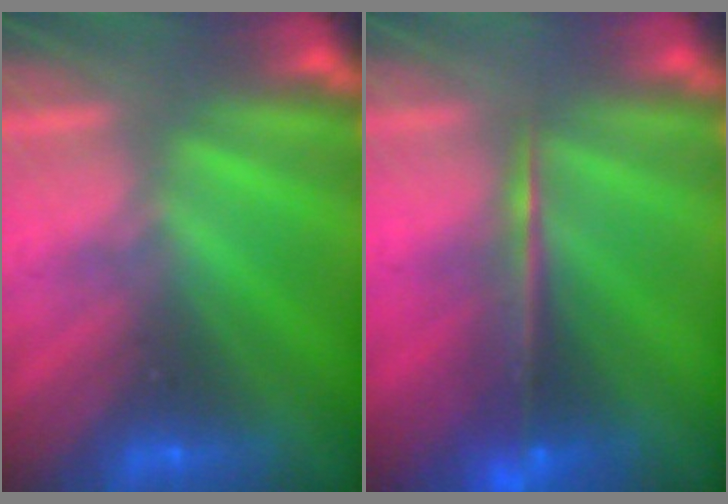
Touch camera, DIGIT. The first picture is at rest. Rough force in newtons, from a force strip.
{"total": 5.5}